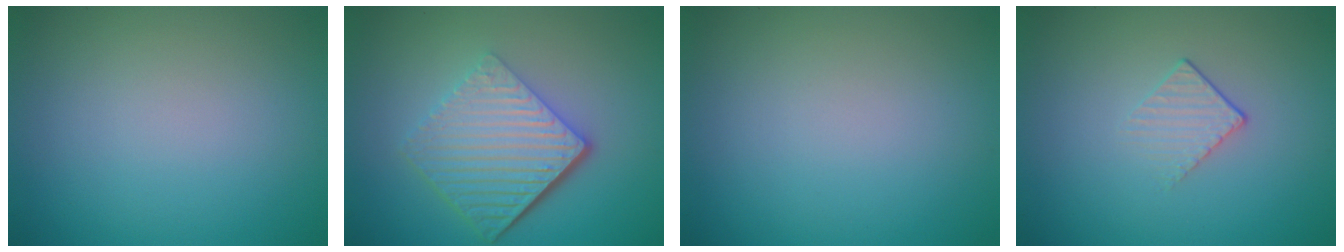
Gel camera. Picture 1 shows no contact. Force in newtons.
{"total": 7.0, "press": 4.5, "slide": 5.3}
{"total": 0.0}
{"total": 1.3, "press": 0.7, "slide": 1.1}